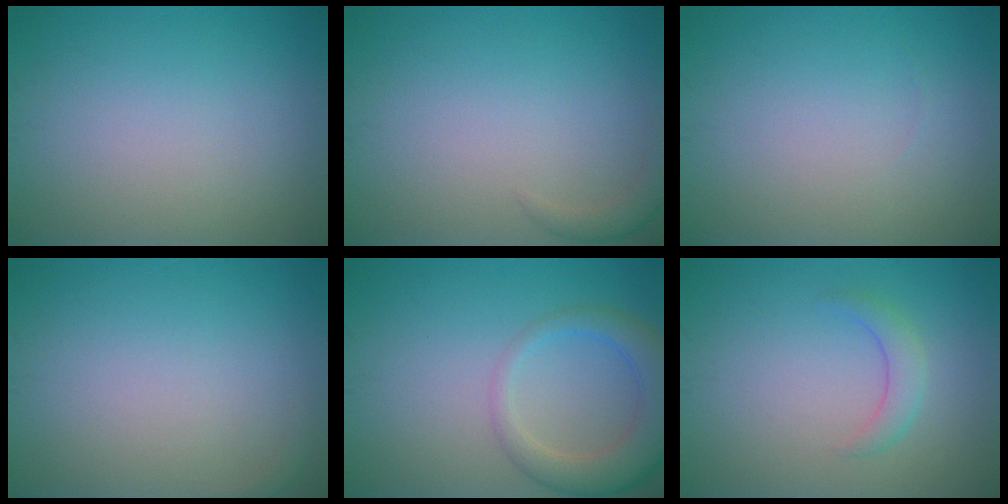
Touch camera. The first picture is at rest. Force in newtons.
{"total": 1.4, "press": 1.4, "slide": 0.2}
{"total": 0.0}
{"total": 0.6, "press": 0.6, "slide": 0.1}
{"total": 4.8, "press": 4.8, "slide": 0.3}
{"total": 1.9, "press": 1.9, "slide": 0.2}